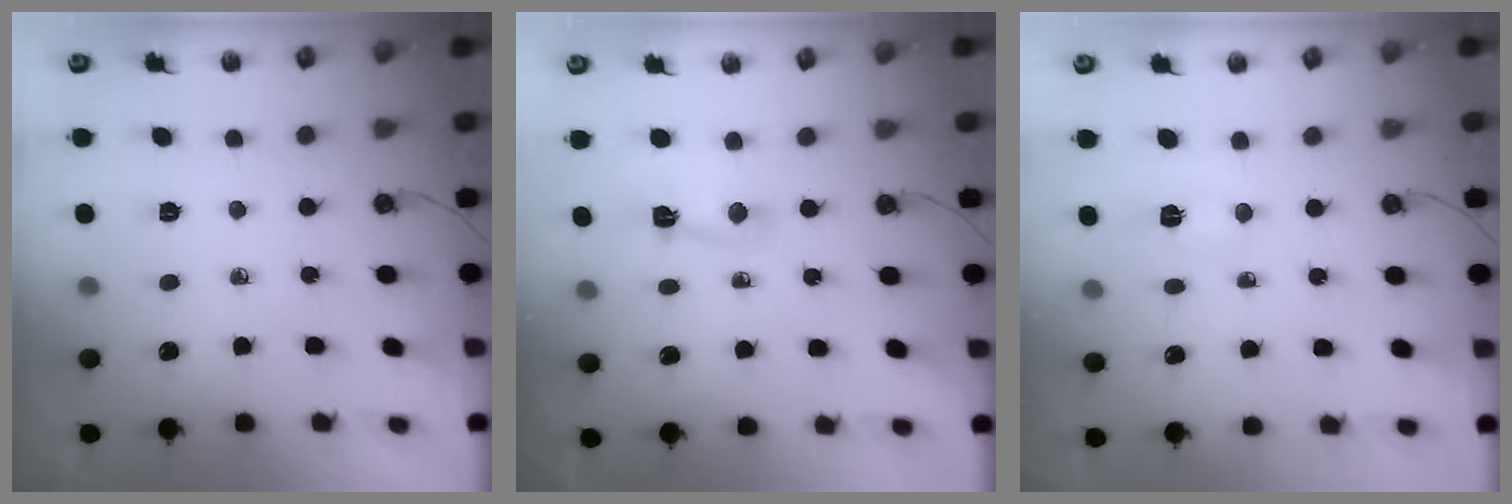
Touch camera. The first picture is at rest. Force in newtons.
{"total": 3.0, "press": 3.0, "slide": 0.3}
{"total": 3.7, "press": 3.7, "slide": 0.6}